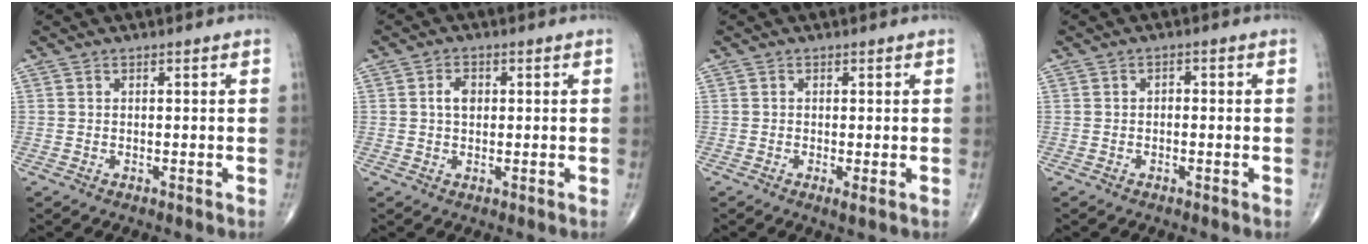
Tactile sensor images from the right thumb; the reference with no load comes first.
{"total": 3.0, "force": [0.5, 1.9, 2.2], "torque": [-0.037, 0.003, 0.009]}
{"total": 1.3, "force": [-0.3, 0.2, 1.3], "torque": [-0.028, -0.007, -0.008]}
{"total": 1.1, "force": [-0.2, 0.8, 0.8], "torque": [-0.002, 0.005, -0.008]}